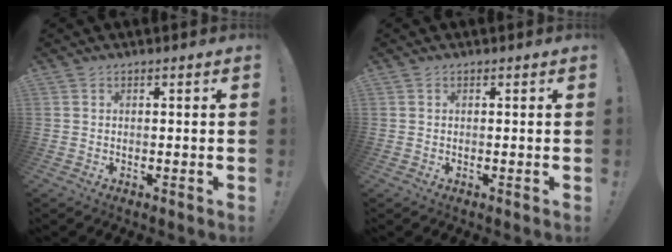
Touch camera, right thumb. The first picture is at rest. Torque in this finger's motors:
{"motor_torque": [0.05, 0.00, -0.27, 0.22, 0.08]}